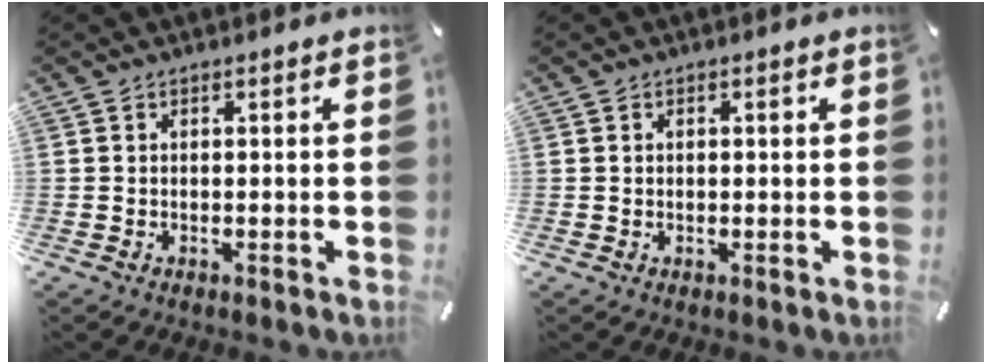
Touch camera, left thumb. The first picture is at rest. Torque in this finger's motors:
{"motor_torque": [0.17, 0.30, 0.06, 0.03, 0.02]}